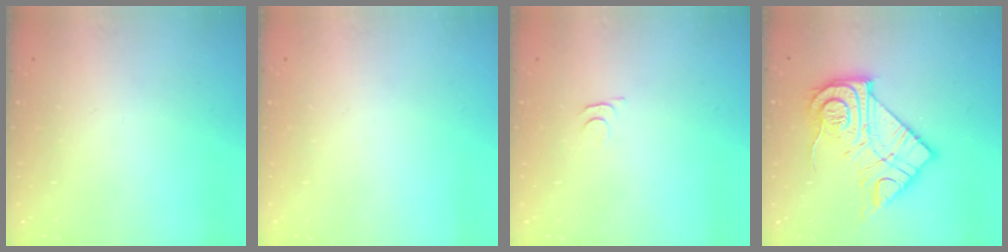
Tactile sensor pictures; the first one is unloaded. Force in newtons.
{"total": 0.0}
{"total": 3.4, "press": 3.4, "slide": 0.5}
{"total": 18.2, "press": 18.1, "slide": 1.2}